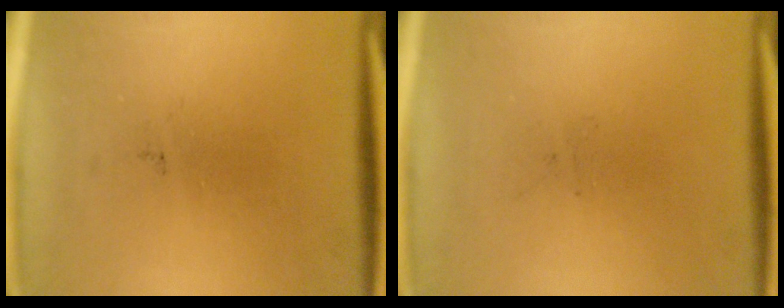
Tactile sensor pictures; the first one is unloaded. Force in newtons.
{"total": 0.0}